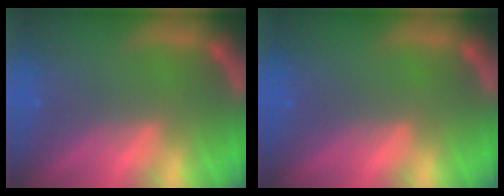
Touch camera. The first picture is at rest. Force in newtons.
{"total": 0.0}